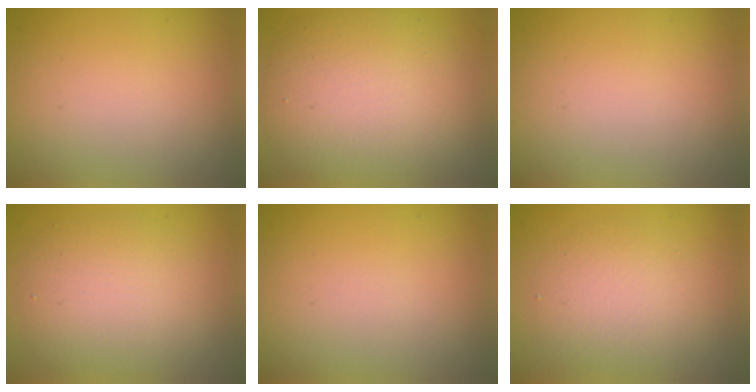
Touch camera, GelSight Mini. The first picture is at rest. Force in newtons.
{"total": 7.7, "press": 7.7, "slide": 0.8}
{"total": 0.0}
{"total": 5.1, "press": 5.1, "slide": 0.2}
{"total": 0.0}
{"total": 3.9, "press": 3.9, "slide": 0.2}